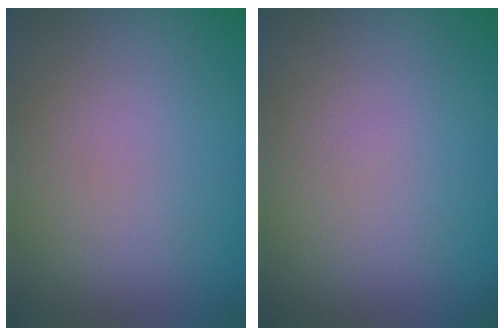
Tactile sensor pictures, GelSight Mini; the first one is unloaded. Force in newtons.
{"total": 0.0}